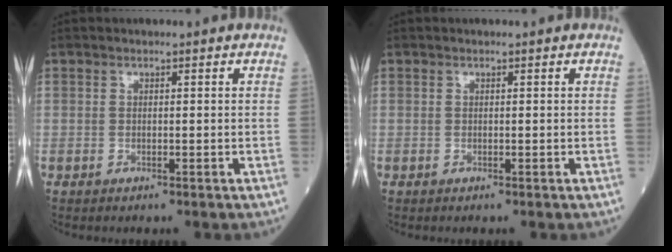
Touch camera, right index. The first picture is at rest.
{"total": 0.0}